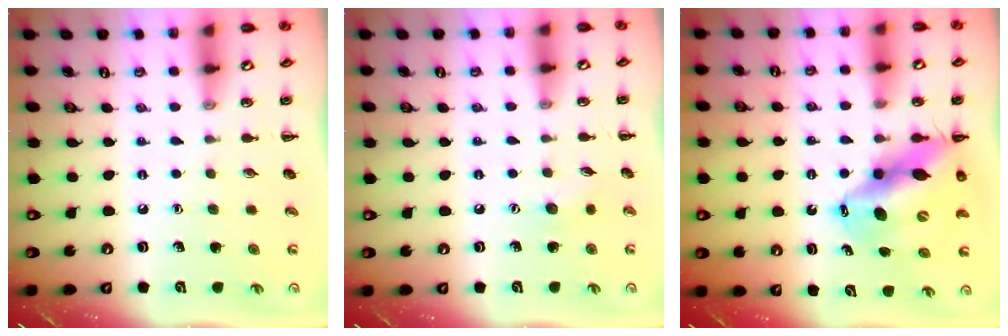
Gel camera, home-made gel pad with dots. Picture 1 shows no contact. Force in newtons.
{"total": 4.0, "press": 3.9, "slide": 1.0}
{"total": 14.7, "press": 14.2, "slide": 3.9}